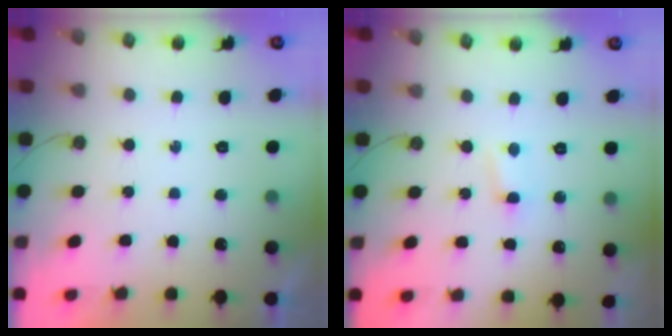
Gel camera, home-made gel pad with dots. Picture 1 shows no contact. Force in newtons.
{"total": 1.2, "press": 1.1, "slide": 0.2}